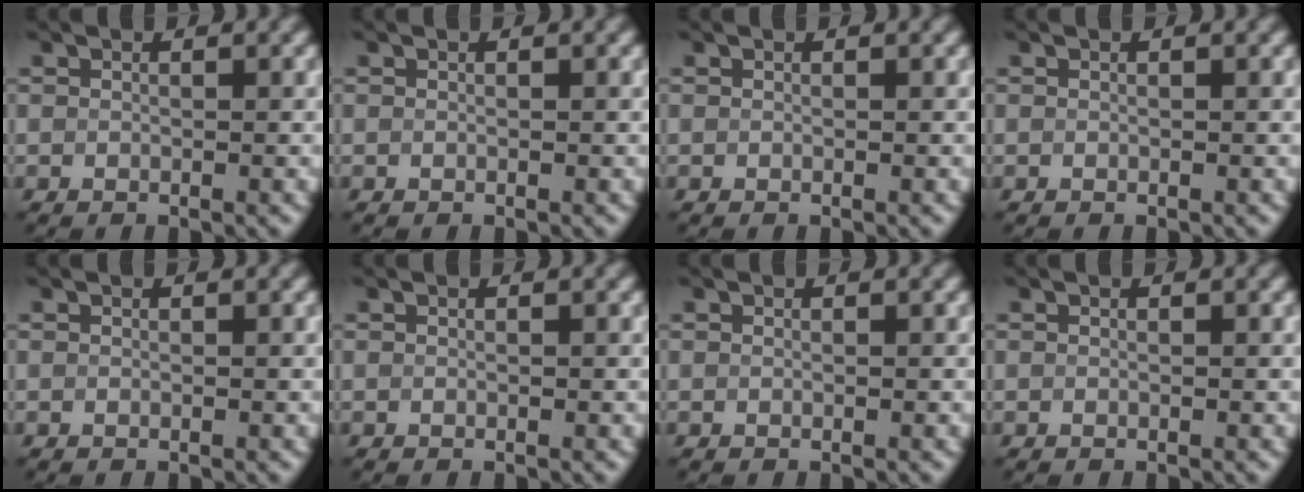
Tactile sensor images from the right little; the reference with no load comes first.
{"total": 0.0}
{"total": 0.0}
{"total": 0.0}
{"total": 0.0}
{"total": 0.0}
{"total": 0.0}
{"total": 0.0}